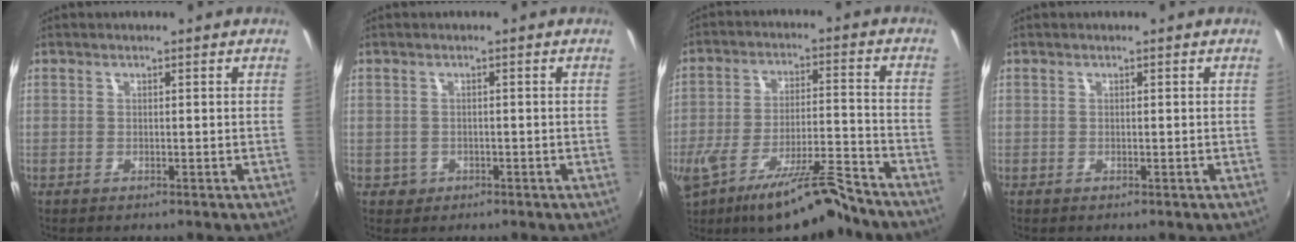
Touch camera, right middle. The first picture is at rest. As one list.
[{"total": 2.0, "force": [-0.6, 1.9, 0.5], "torque": [-0.012, -0.003, -0.006]}, {"total": 13.9, "force": [-10.6, 2.0, 8.9], "torque": [-0.168, -0.022, -0.178]}, {"total": 0.0}]